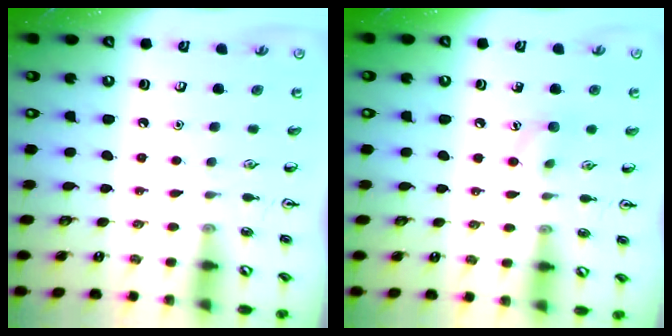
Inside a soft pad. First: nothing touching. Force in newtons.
{"total": 6.6, "press": 6.4, "slide": 1.9}